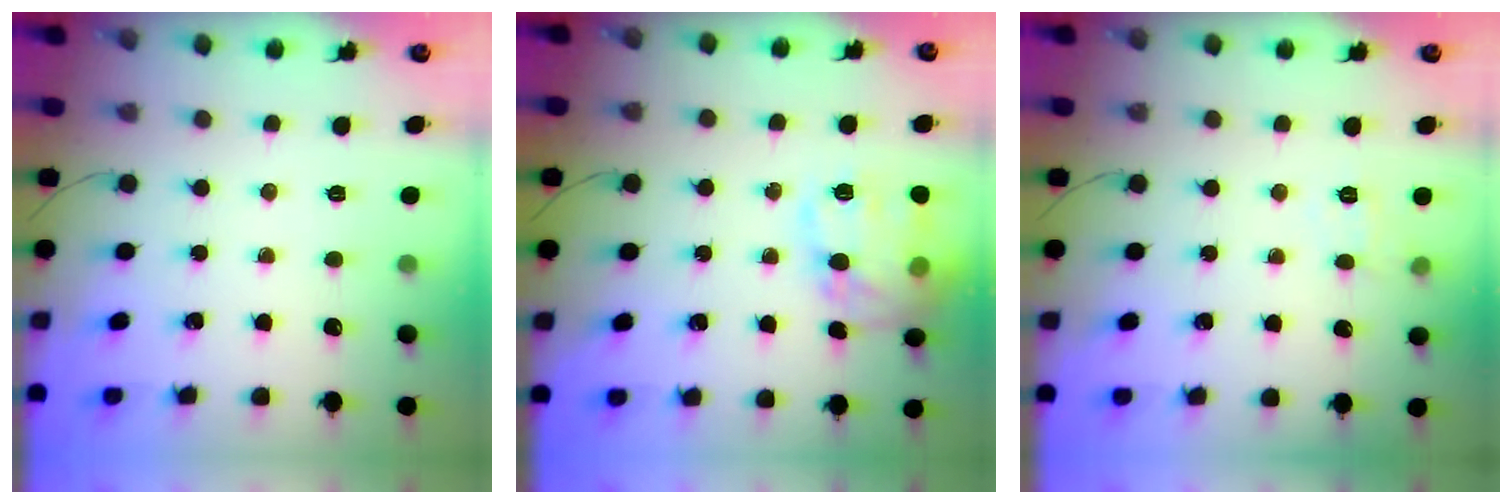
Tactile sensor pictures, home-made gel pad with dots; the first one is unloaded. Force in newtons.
{"total": 17.6, "press": 17.6, "slide": 1.1}
{"total": 6.1, "press": 5.9, "slide": 1.4}